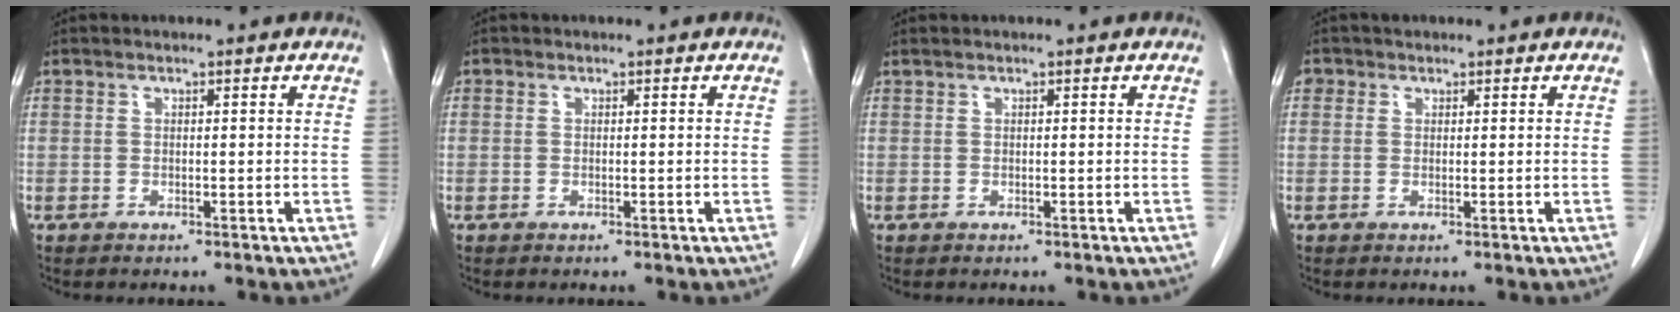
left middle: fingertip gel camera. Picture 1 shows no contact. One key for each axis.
{"total": 0.0}
{"total": 0.0}
{"total": 1.5, "fx": 0.6, "fy": 1.3, "fz": 0.2, "tx": 0.005, "ty": 0.007, "tz": 0.007}